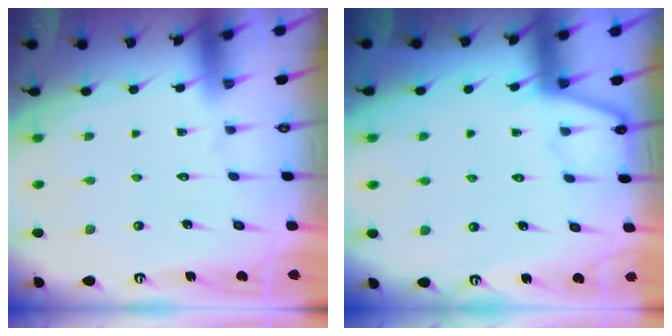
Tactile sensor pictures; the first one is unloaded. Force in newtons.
{"total": 3.7, "press": 3.7, "slide": 0.6}